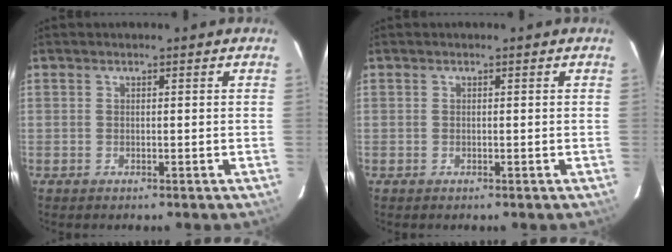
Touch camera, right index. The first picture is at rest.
{"total": 0.0}